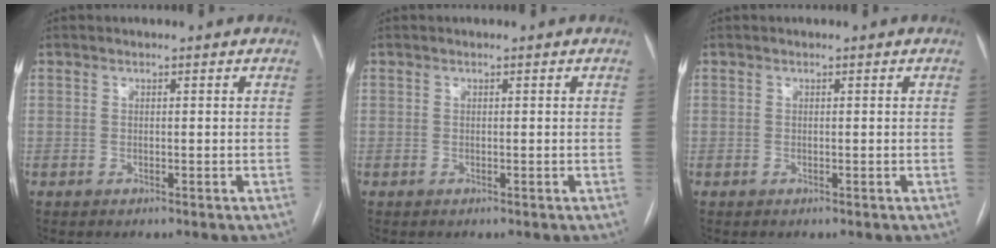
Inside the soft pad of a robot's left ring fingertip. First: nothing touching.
{"total": 0.0}
{"total": 0.0}